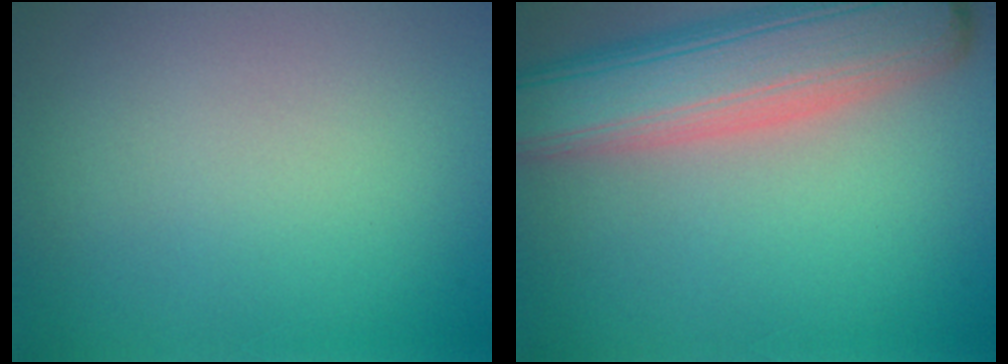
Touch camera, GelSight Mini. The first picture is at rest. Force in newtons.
{"total": 9.7, "press": 9.7, "slide": 1.0}